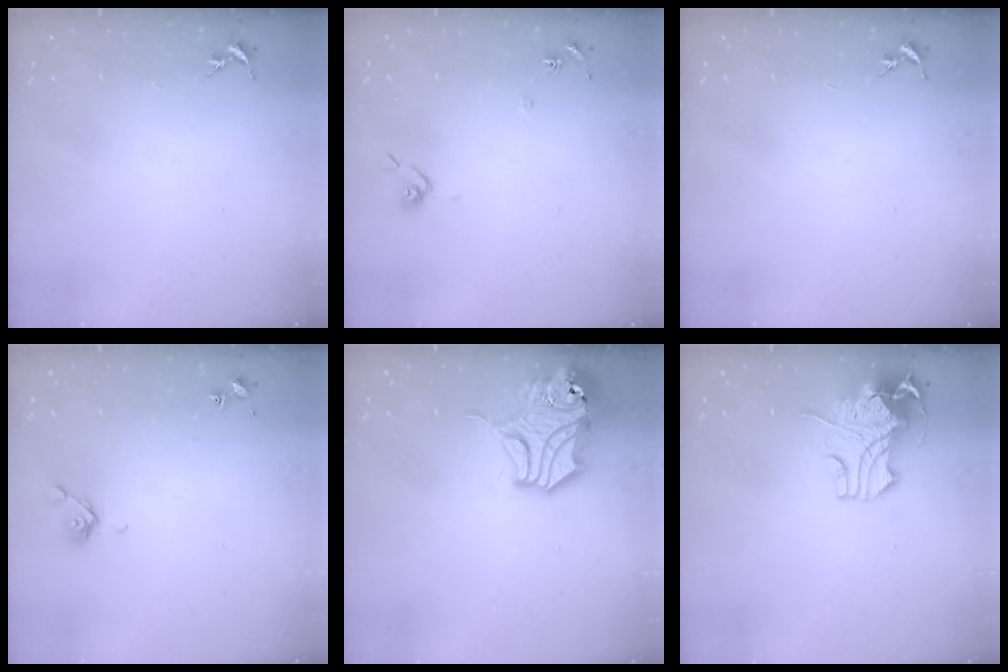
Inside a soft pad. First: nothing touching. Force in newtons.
{"total": 7.1, "press": 7.0, "slide": 0.6}
{"total": 0.0}
{"total": 5.6, "press": 5.6, "slide": 0.8}
{"total": 15.4, "press": 15.2, "slide": 2.1}
{"total": 12.2, "press": 12.0, "slide": 1.9}